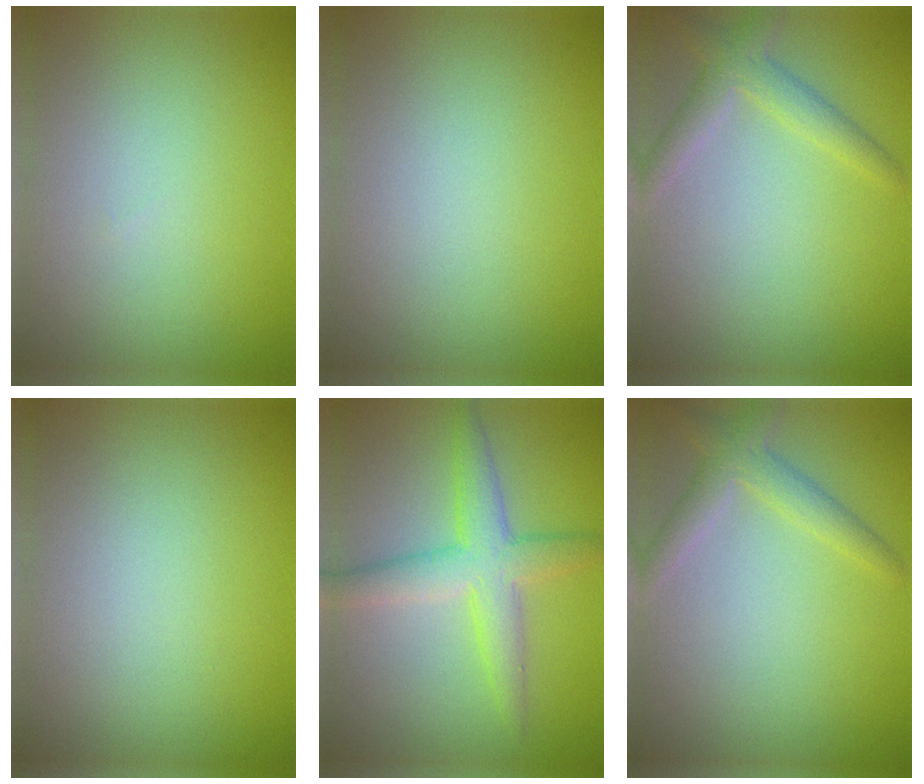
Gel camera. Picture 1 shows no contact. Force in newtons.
{"total": 0.0}
{"total": 2.7, "press": 2.7, "slide": 0.3}
{"total": 0.0}
{"total": 4.7, "press": 4.7, "slide": 0.1}
{"total": 2.7, "press": 2.7, "slide": 0.3}